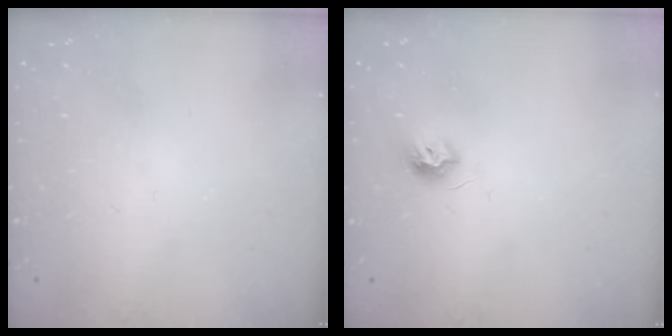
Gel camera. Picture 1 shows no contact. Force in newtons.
{"total": 7.4, "press": 7.4, "slide": 0.1}